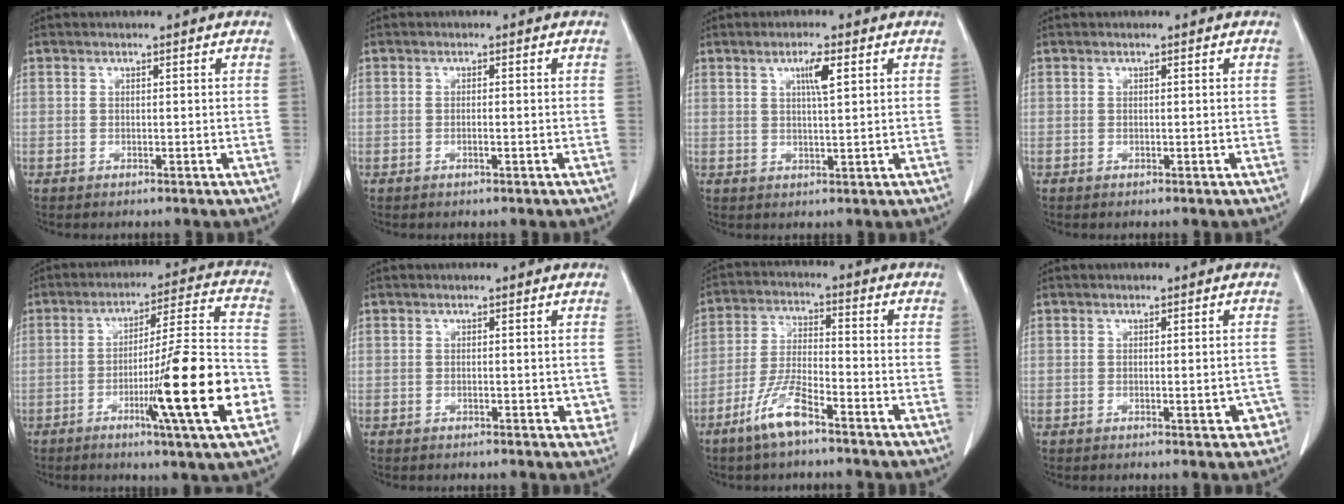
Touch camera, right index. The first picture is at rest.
{"total": 0.8, "force": [-0.3, 0.1, 0.8], "torque": [-0.015, 0.000, -0.005]}
{"total": 3.5, "force": [1.4, 0.2, 3.2], "torque": [-0.055, -0.001, 0.023]}
{"total": 0.0}
{"total": 17.3, "force": [-5.6, -0.7, 16.3], "torque": [-0.255, -0.013, -0.092]}
{"total": 2.0, "force": [-0.2, 1.2, 1.6], "torque": [-0.009, 0.001, -0.004]}
{"total": 7.3, "force": [-4.9, 1.3, 5.2], "torque": [-0.114, -0.007, -0.098]}
{"total": 2.9, "force": [-1.0, 1.0, 2.5], "torque": [-0.018, 0.002, -0.009]}